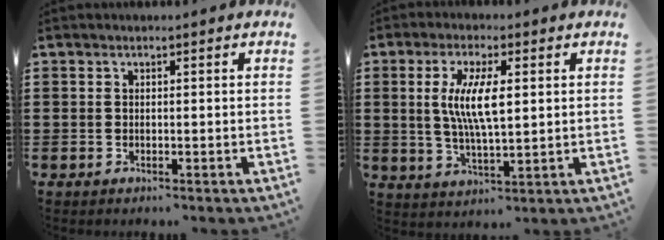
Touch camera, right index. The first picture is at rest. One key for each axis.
{"total": 8.0, "fx": 1.4, "fy": 2.4, "fz": 7.5, "tx": -0.154, "ty": 0.006, "tz": 0.020}